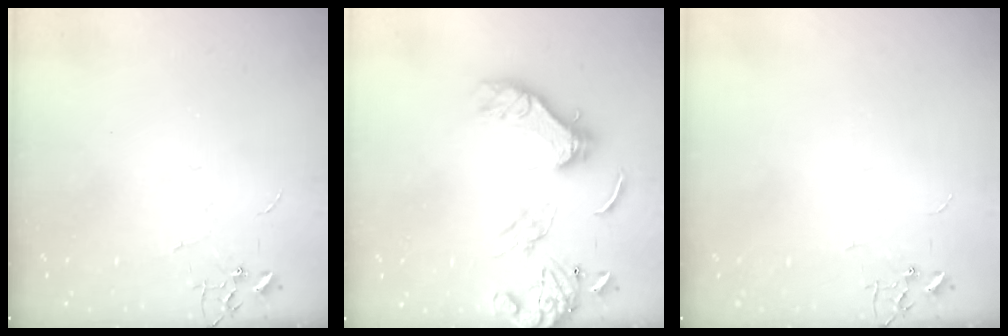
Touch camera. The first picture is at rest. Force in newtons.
{"total": 13.2, "press": 13.1, "slide": 1.7}
{"total": 0.0}